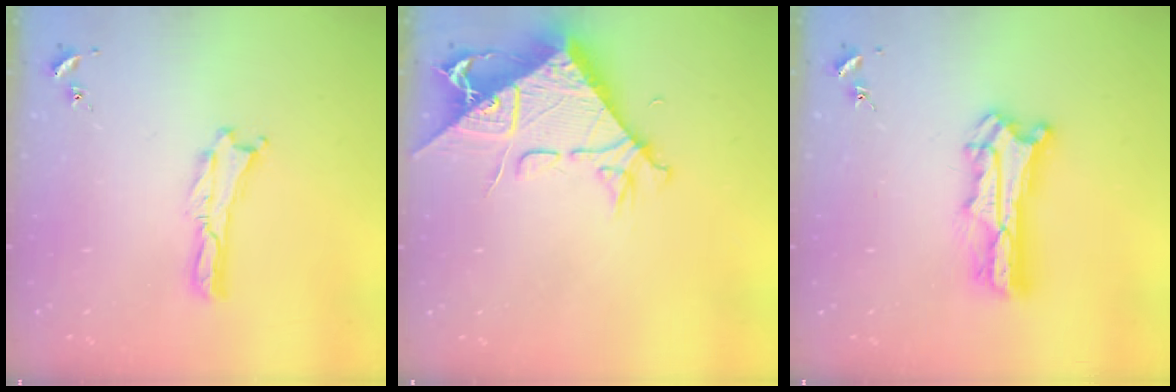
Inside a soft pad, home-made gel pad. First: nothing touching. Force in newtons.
{"total": 9.7, "press": 9.7, "slide": 1.3}
{"total": 8.5, "press": 8.5, "slide": 0.6}